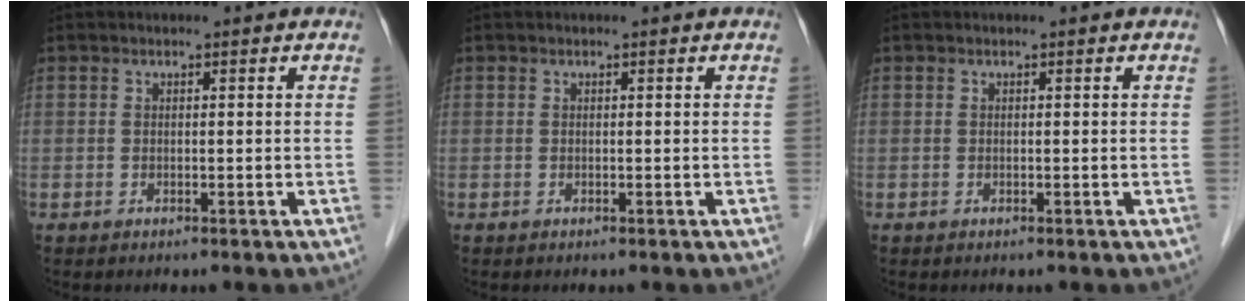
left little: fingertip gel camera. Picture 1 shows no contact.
{"total": 0.0}
{"total": 0.0}